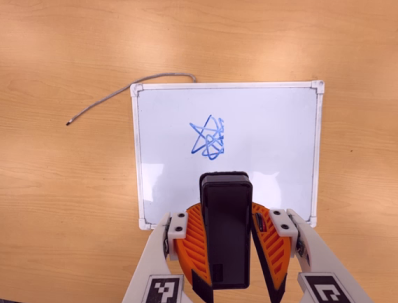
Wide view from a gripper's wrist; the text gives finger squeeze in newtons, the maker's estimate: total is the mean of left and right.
{"total": 10.4, "left": 9.2, "right": 11.6}